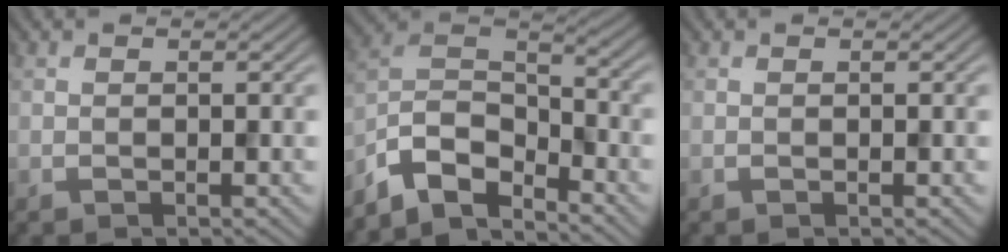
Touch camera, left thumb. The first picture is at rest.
{"total": 8.9, "force": [-7.1, 3.1, 4.4], "torque": [-0.087, 0.001, -0.156]}
{"total": 0.0}